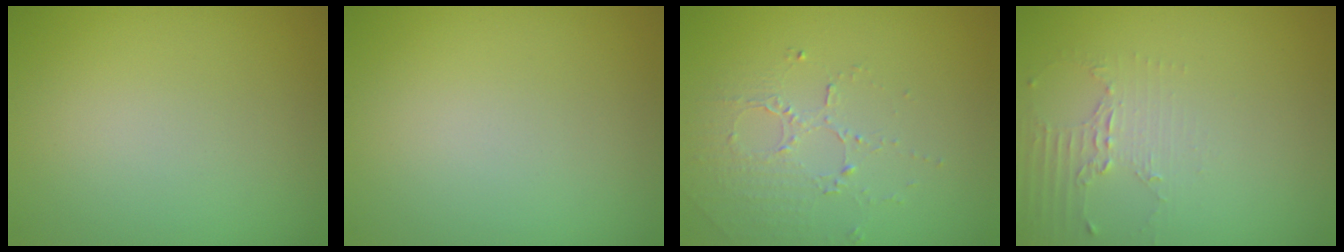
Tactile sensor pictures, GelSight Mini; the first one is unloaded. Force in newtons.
{"total": 0.0}
{"total": 1.7, "press": 1.2, "slide": 1.2}
{"total": 2.1, "press": 1.5, "slide": 1.5}